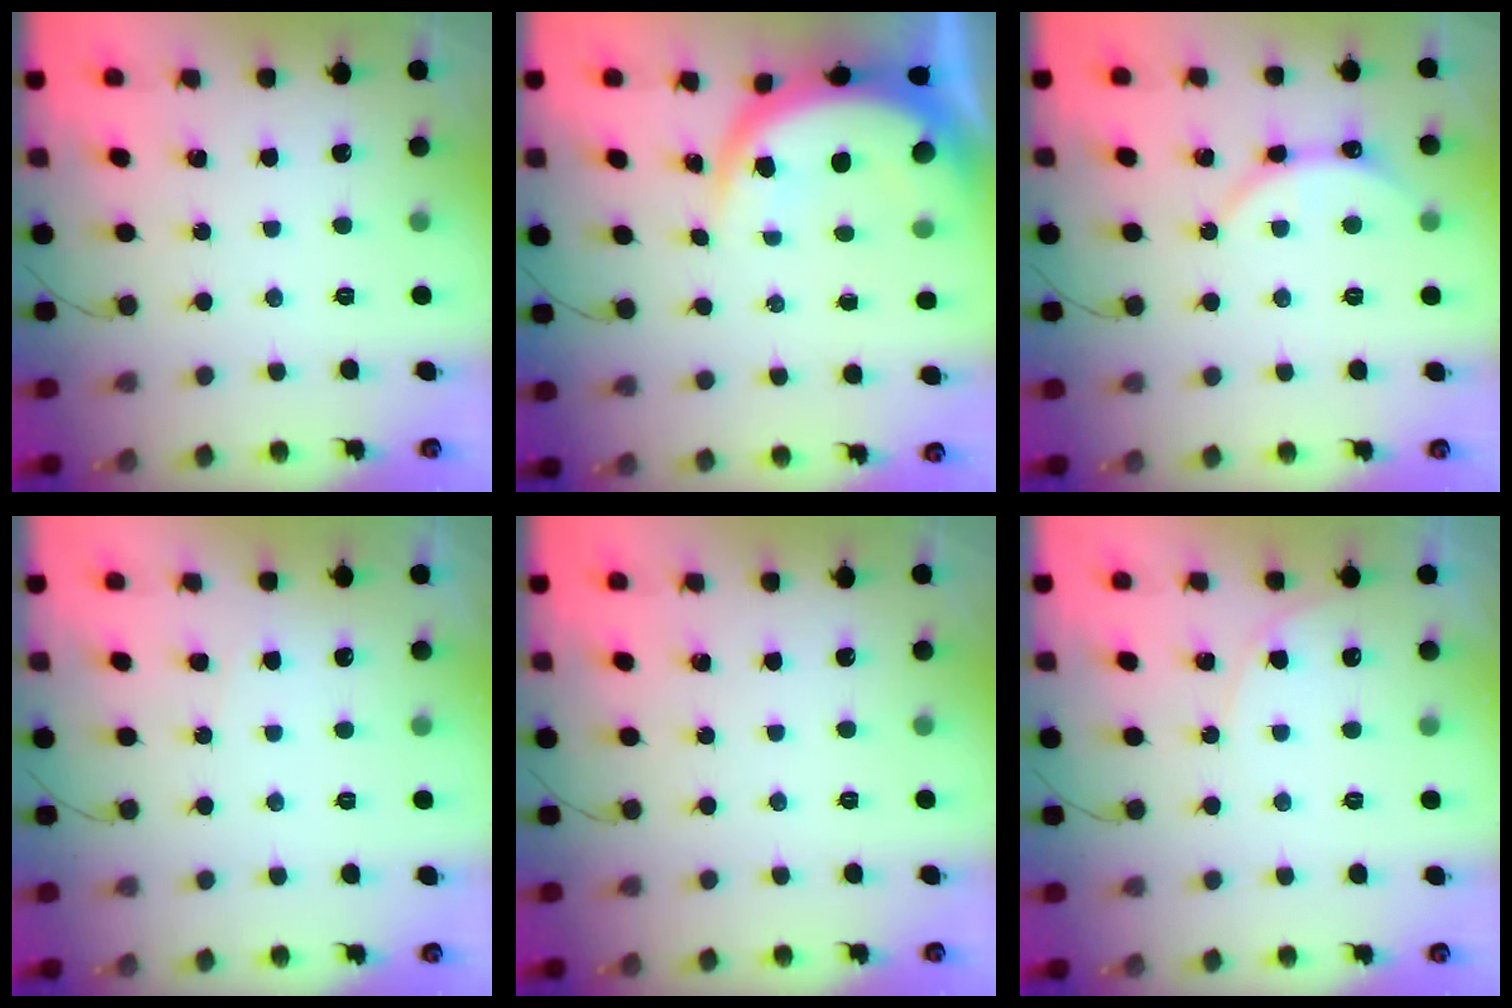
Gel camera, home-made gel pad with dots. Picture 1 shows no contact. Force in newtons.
{"total": 8.8, "press": 8.8, "slide": 0.9}
{"total": 4.4, "press": 4.0, "slide": 1.8}
{"total": 4.2, "press": 4.2, "slide": 0.3}
{"total": 0.0}
{"total": 4.0, "press": 3.9, "slide": 0.3}